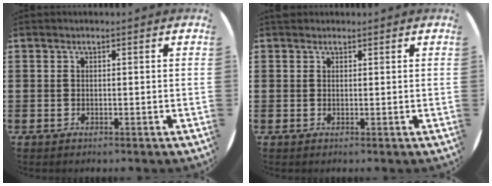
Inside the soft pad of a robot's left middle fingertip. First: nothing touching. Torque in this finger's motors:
{"motor_torque": [0.20, -0.20, -0.03, 0.01]}